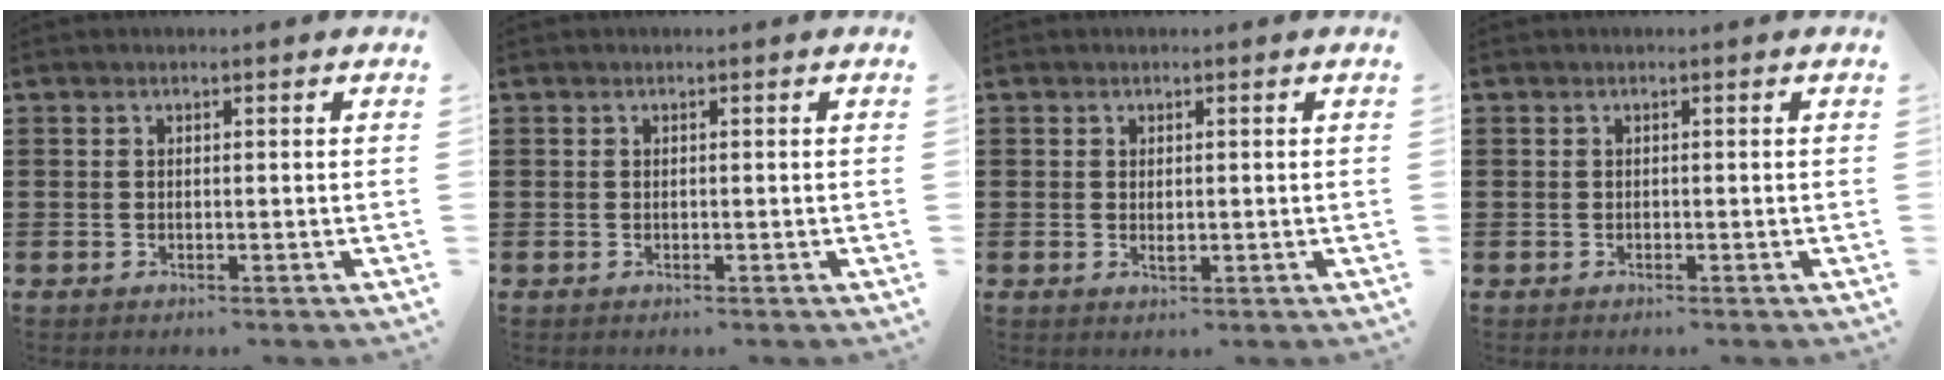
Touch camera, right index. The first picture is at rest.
{"total": 0.0}
{"total": 1.1, "force": [0.1, 0.4, 1.0], "torque": [-0.020, 0.002, 0.000]}
{"total": 0.0}